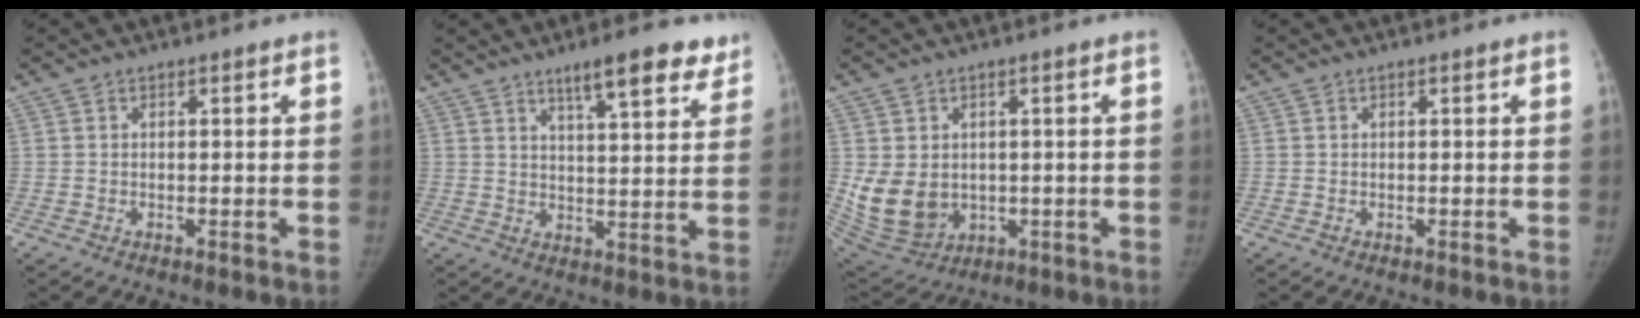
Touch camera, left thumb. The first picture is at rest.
{"total": 10.9, "force": [7.6, 2.6, 7.4], "torque": [-0.076, -0.037, 0.109]}
{"total": 10.5, "force": [0.0, 8.6, 6.0], "torque": [-0.099, -0.011, 0.031]}
{"total": 0.0}